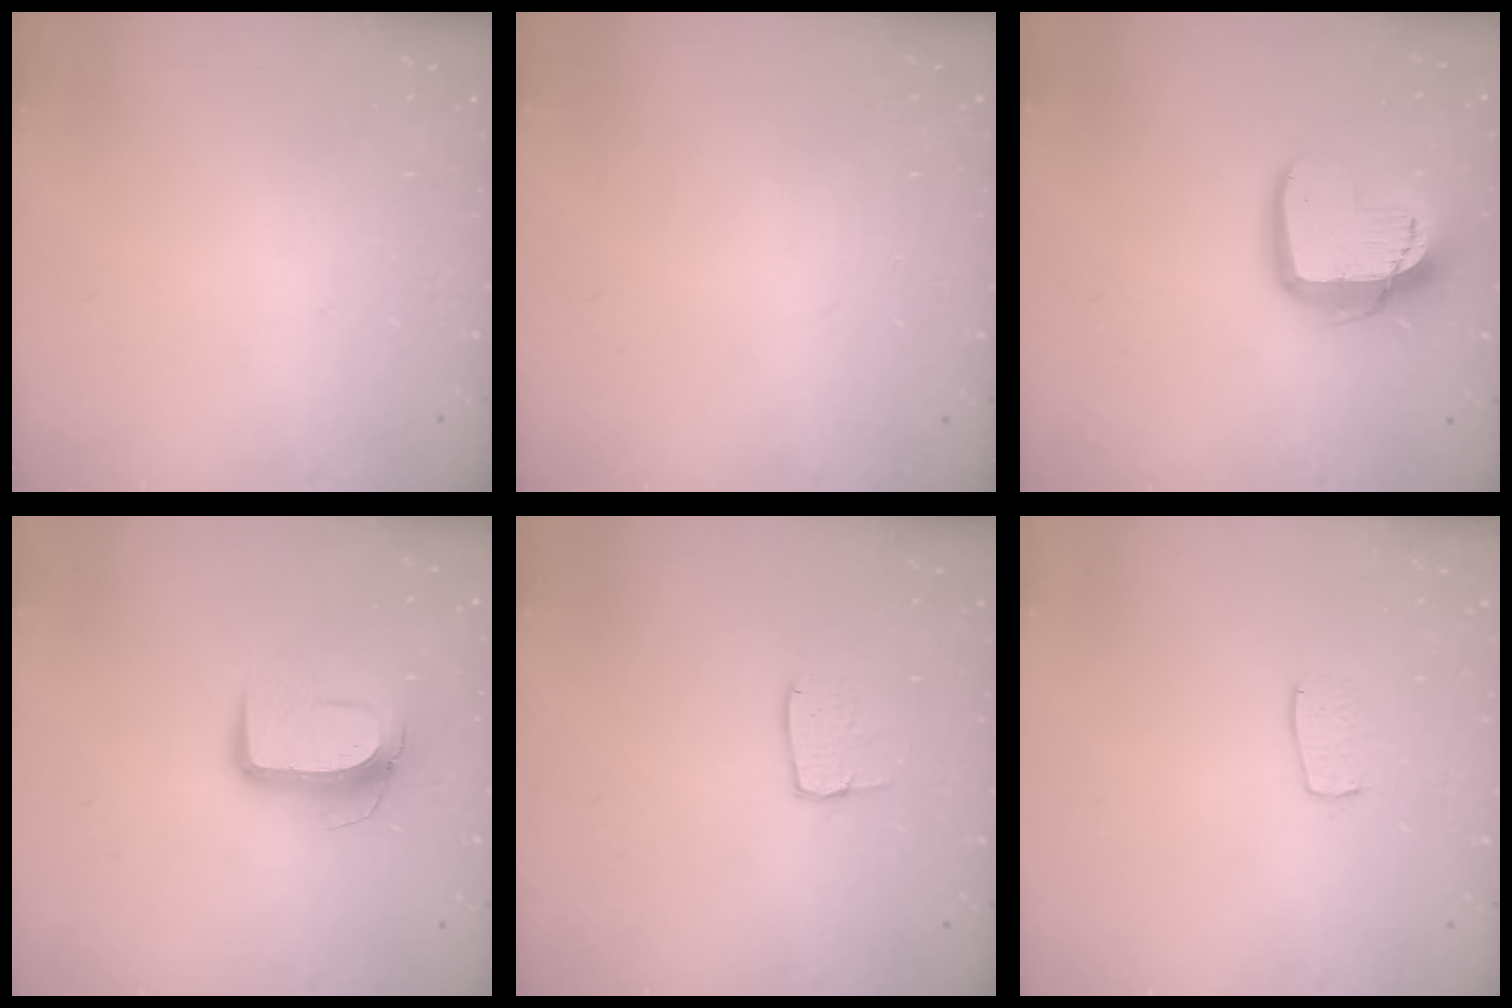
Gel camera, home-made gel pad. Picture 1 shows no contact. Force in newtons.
{"total": 0.0}
{"total": 14.0, "press": 13.9, "slide": 1.3}
{"total": 10.2, "press": 10.2, "slide": 0.6}
{"total": 5.1, "press": 5.1, "slide": 0.4}
{"total": 6.1, "press": 6.1, "slide": 0.3}